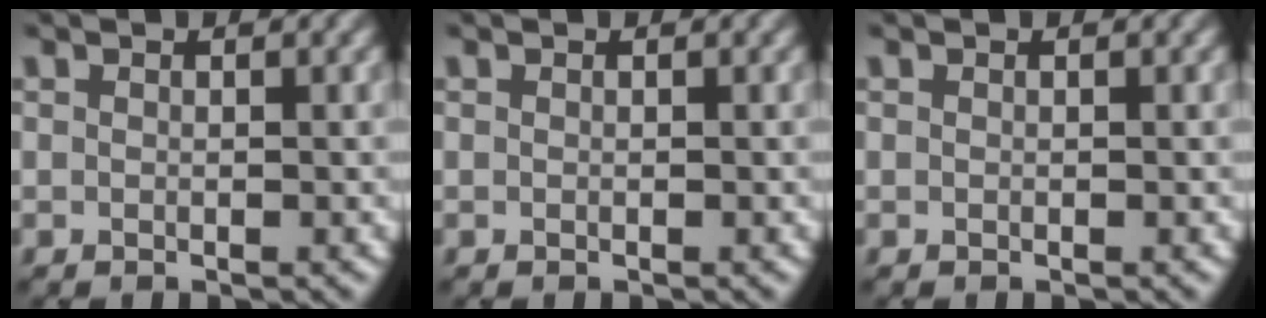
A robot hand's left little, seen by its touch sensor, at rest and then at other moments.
{"total": 0.0}
{"total": 0.0}